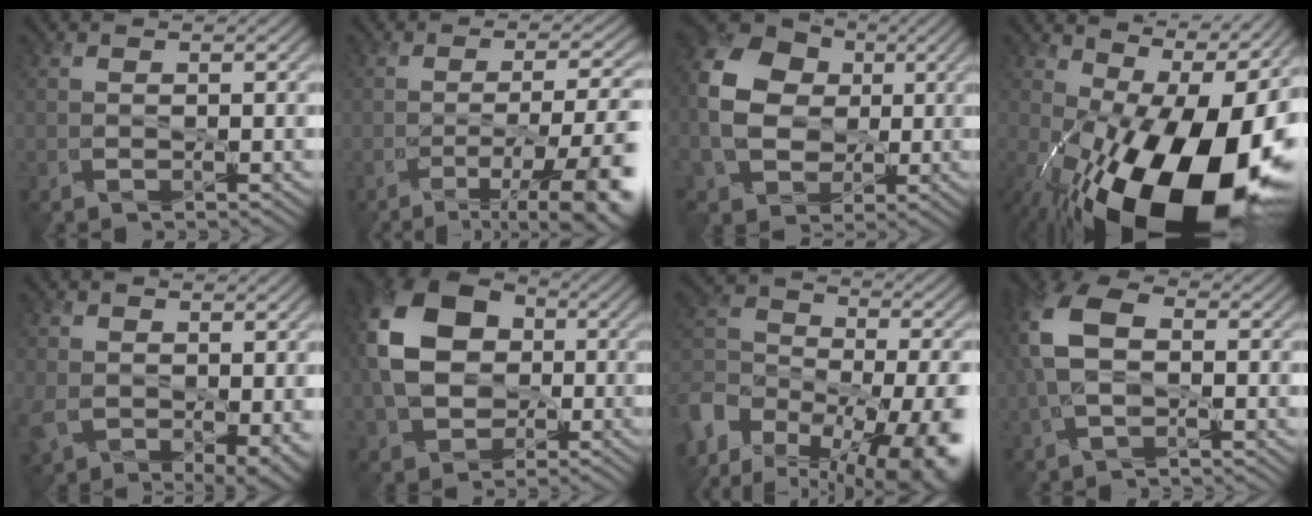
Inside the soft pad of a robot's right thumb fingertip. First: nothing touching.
{"total": 10.8, "force": [-5.4, 2.9, 8.9], "torque": [-0.127, 0.002, -0.074]}
{"total": 11.8, "force": [0.4, 9.5, 6.9], "torque": [-0.167, -0.001, 0.007]}
{"total": 20.5, "force": [-4.2, 12.0, 16.2], "torque": [-0.269, -0.078, -0.035]}
{"total": 9.4, "force": [-1.3, 6.7, 6.5], "torque": [-0.157, -0.046, 0.002]}
{"total": 13.5, "force": [0.5, 10.5, 8.5], "torque": [-0.198, -0.003, 0.011]}
{"total": 17.7, "force": [-10.4, 9.6, 10.7], "torque": [-0.223, -0.029, -0.149]}
{"total": 7.5, "force": [0.6, 4.4, 6.0], "torque": [-0.158, 0.015, 0.002]}